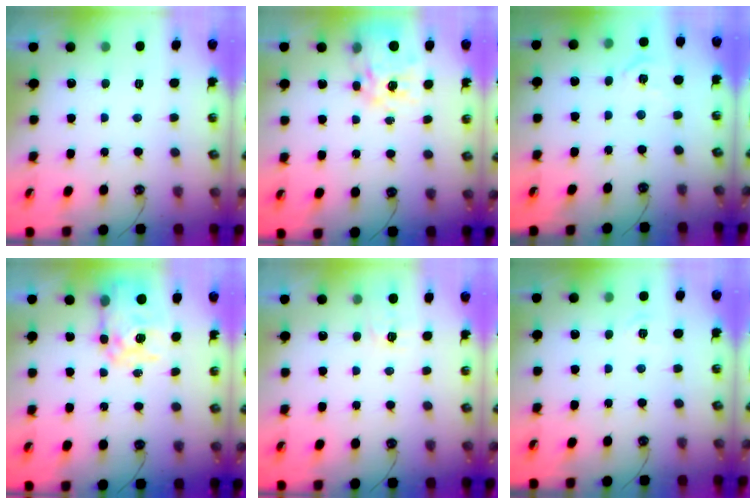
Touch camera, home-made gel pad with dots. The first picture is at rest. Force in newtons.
{"total": 15.4, "press": 15.3, "slide": 1.5}
{"total": 5.1, "press": 5.0, "slide": 0.7}
{"total": 9.6, "press": 9.6, "slide": 0.9}
{"total": 5.4, "press": 5.4, "slide": 0.6}
{"total": 3.2, "press": 3.2, "slide": 0.4}